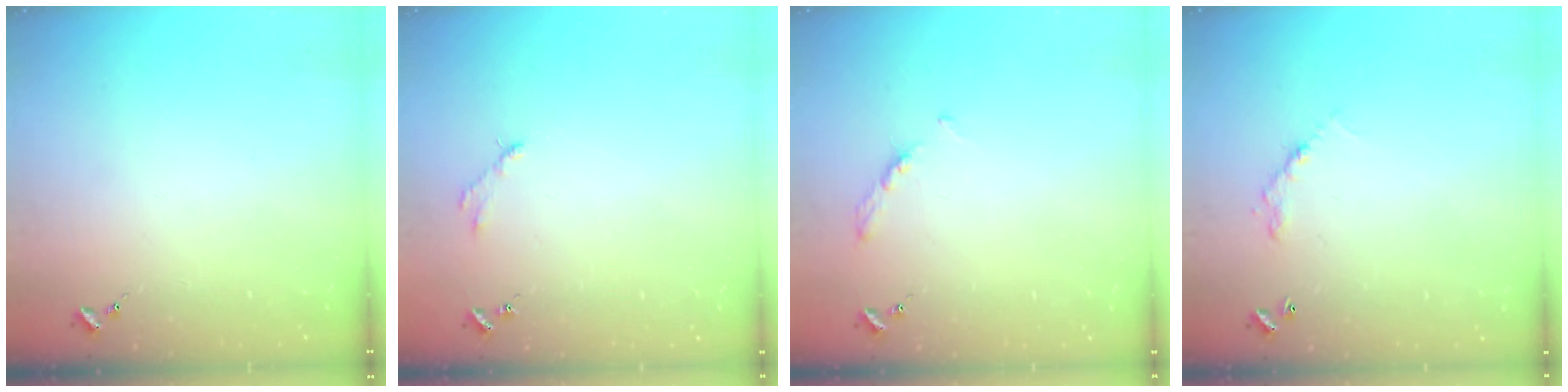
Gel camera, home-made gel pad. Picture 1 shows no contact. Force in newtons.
{"total": 2.8, "press": 2.8, "slide": 0.4}
{"total": 3.7, "press": 3.6, "slide": 0.4}
{"total": 5.1, "press": 5.1, "slide": 0.4}